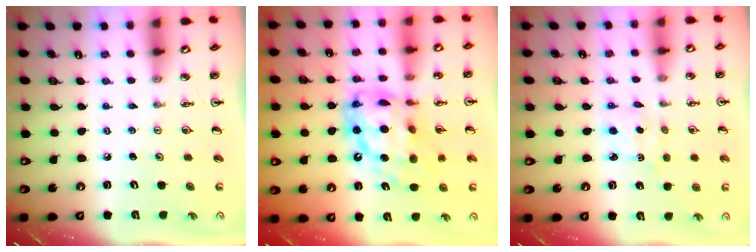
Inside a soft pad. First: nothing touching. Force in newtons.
{"total": 18.2, "press": 18.1, "slide": 2.0}
{"total": 2.4, "press": 2.4, "slide": 0.3}